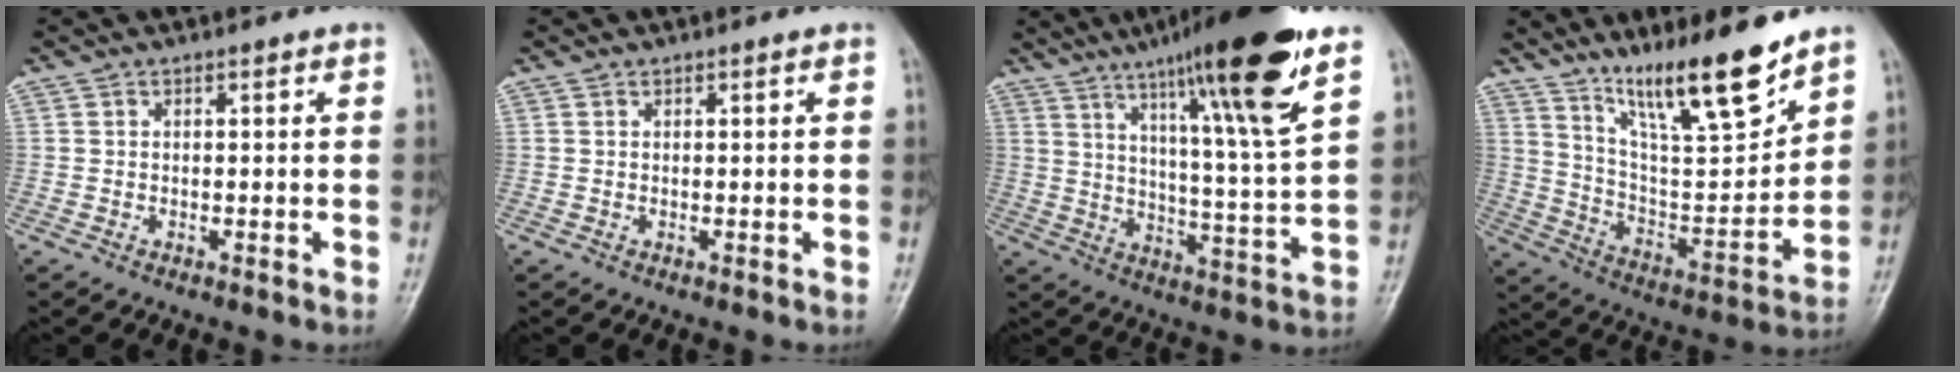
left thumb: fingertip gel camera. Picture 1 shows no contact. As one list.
[{"total": 0.0}, {"total": 21.1, "force": [12.8, 1.6, 16.7], "torque": [-0.239, -0.052, 0.198]}, {"total": 17.1, "force": [12.6, 2.9, 11.2], "torque": [-0.161, -0.080, 0.226]}]